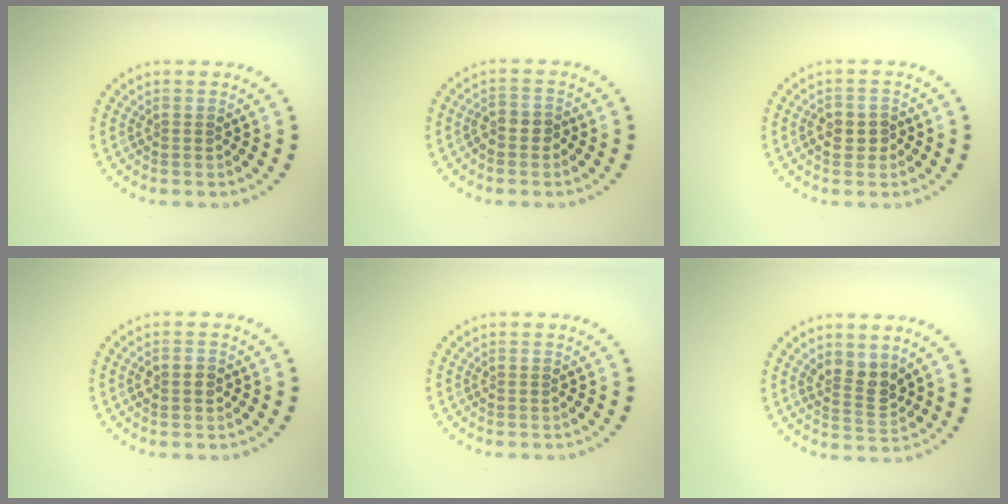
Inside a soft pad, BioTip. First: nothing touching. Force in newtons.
{"total": 1.9, "press": 1.7, "slide": 0.8}
{"total": 2.3, "press": 2.2, "slide": 0.5}
{"total": 1.3, "press": 1.3, "slide": 0.3}
{"total": 0.0}
{"total": 2.7, "press": 2.5, "slide": 1.1}